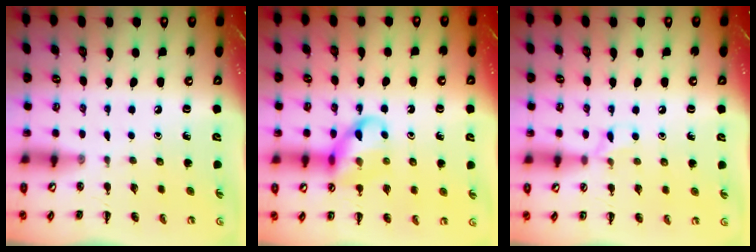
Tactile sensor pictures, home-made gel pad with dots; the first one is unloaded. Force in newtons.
{"total": 12.6, "press": 12.5, "slide": 1.6}
{"total": 6.4, "press": 6.2, "slide": 1.9}